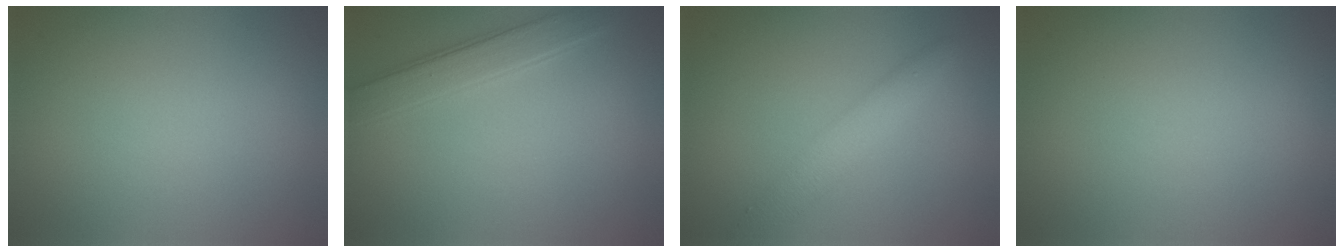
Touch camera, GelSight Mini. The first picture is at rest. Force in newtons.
{"total": 3.0, "press": 3.0, "slide": 0.0}
{"total": 3.0, "press": 3.0, "slide": 0.3}
{"total": 0.0}